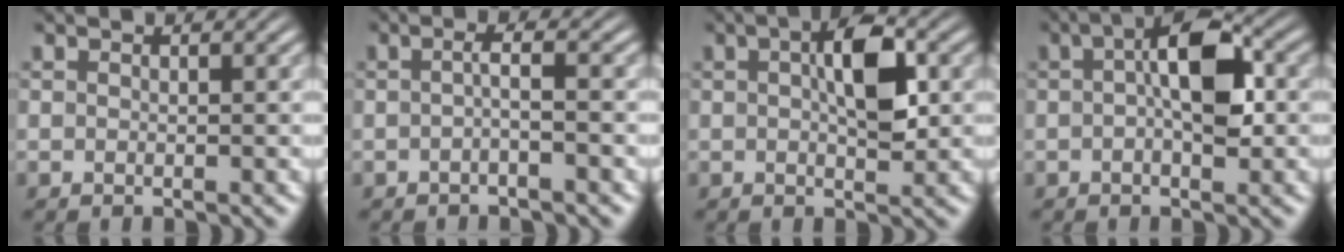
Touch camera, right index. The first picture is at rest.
{"total": 1.7, "force": [-0.7, -0.2, 1.5], "torque": [-0.021, 0.002, -0.016]}
{"total": 4.8, "force": [0.8, 1.6, 4.4], "torque": [-0.072, -0.003, 0.012]}
{"total": 5.6, "force": [0.6, 1.8, 5.3], "torque": [-0.088, 0.002, 0.007]}